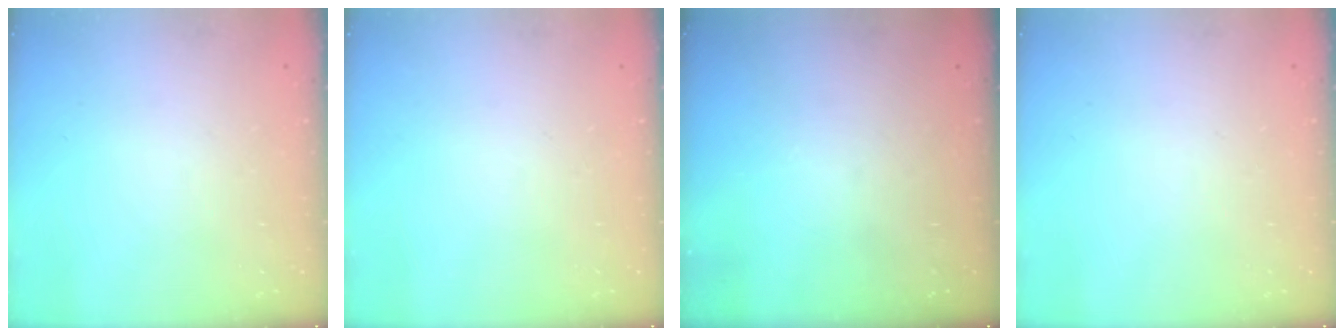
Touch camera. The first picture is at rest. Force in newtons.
{"total": 0.0}
{"total": 0.0}
{"total": 0.0}